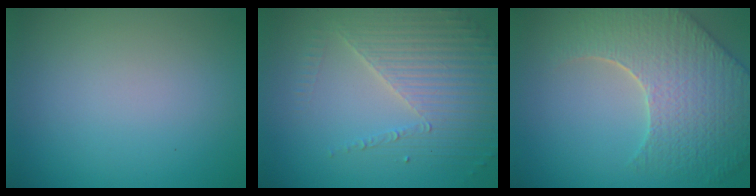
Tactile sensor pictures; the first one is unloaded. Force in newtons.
{"total": 4.4, "press": 3.9, "slide": 2.2}
{"total": 8.6, "press": 6.3, "slide": 5.9}